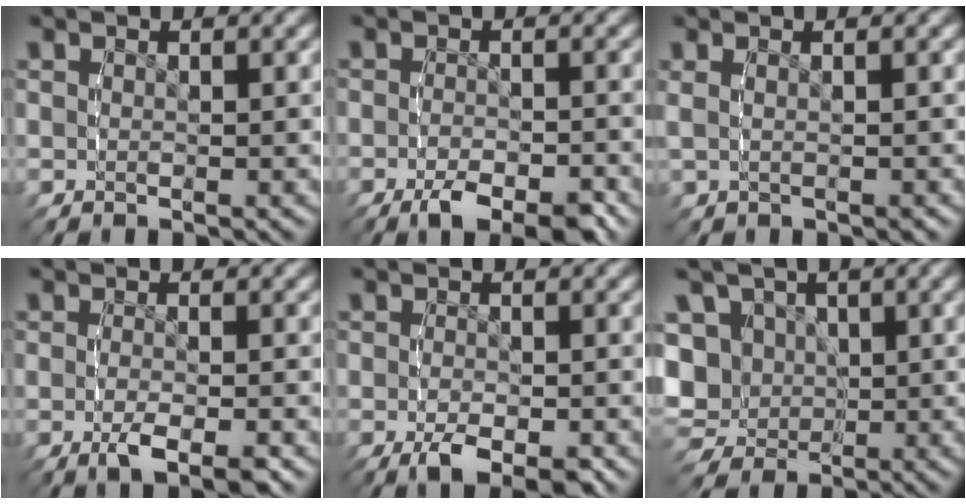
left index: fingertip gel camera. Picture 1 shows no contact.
{"total": 5.1, "force": [-3.2, 1.9, 3.4], "torque": [-0.063, -0.015, -0.051]}
{"total": 1.2, "force": [0.1, 0.5, 1.1], "torque": [-0.029, 0.003, 0.005]}
{"total": 3.9, "force": [-2.1, 1.1, 3.1], "torque": [-0.061, -0.013, -0.031]}
{"total": 4.7, "force": [-2.6, 1.9, 3.4], "torque": [-0.067, -0.020, -0.035]}
{"total": 11.6, "force": [-0.8, 10.7, 4.5], "torque": [-0.139, -0.042, -0.010]}